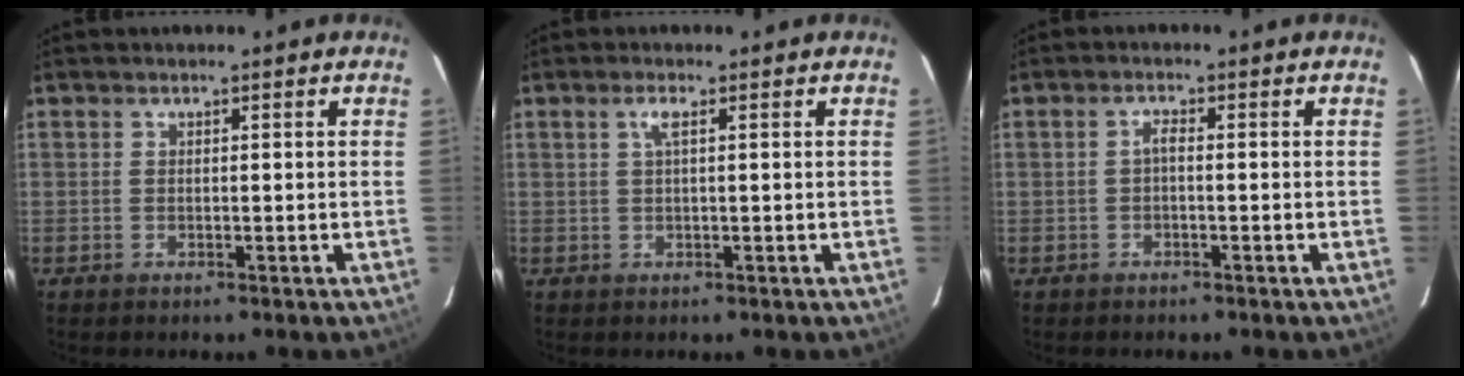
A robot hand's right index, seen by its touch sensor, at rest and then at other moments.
{"total": 1.6, "force": [0.5, 0.0, 1.6], "torque": [-0.030, 0.003, 0.008]}
{"total": 1.2, "force": [-0.5, 0.3, 1.1], "torque": [-0.021, 0.006, -0.011]}